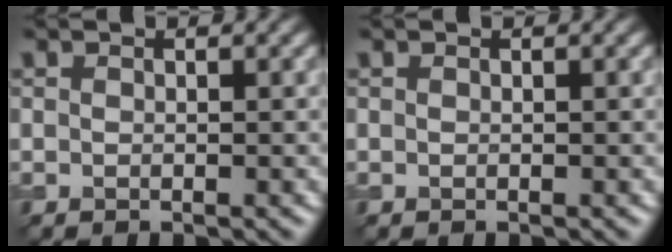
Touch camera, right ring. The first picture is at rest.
{"total": 0.0}